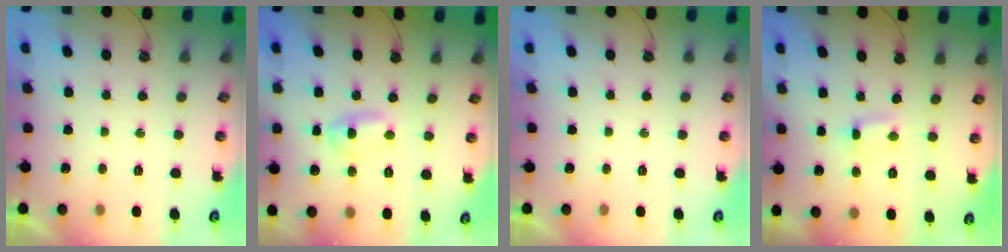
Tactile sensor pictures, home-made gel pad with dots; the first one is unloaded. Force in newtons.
{"total": 14.0, "press": 3.2, "slide": 13.6}
{"total": 0.0}
{"total": 0.6, "press": 0.4, "slide": 0.5}